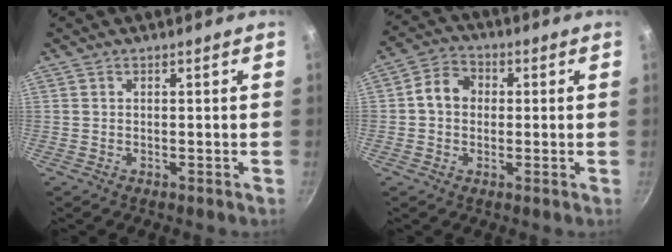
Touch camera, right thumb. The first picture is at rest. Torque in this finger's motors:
{"motor_torque": [0.64, 0.97, 0.76, 0.33, 0.07]}